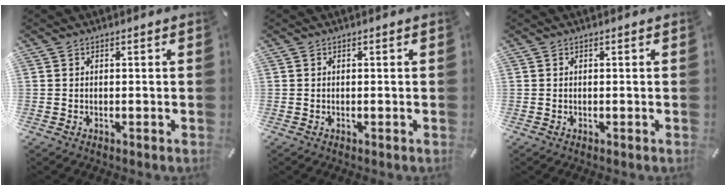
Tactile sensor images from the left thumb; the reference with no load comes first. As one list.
[{"total": 0.0}, {"total": 0.0}]